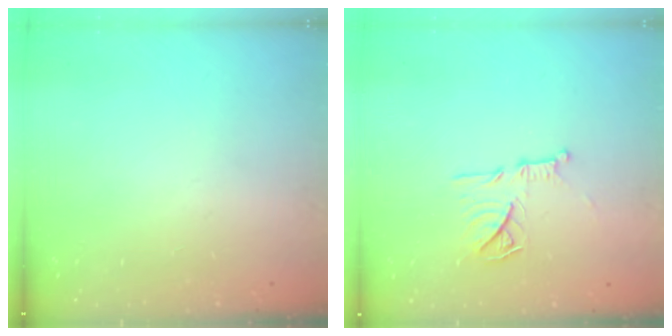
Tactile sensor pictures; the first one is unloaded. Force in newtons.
{"total": 12.5, "press": 12.5, "slide": 0.8}